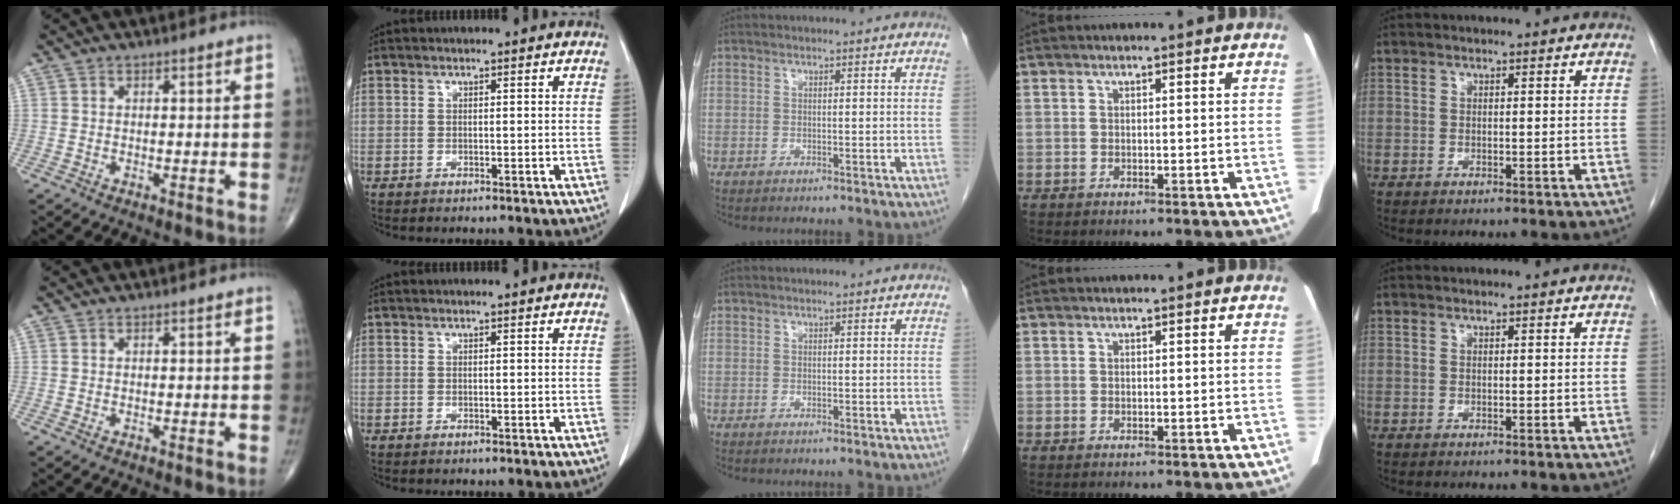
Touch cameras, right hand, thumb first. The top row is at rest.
{}